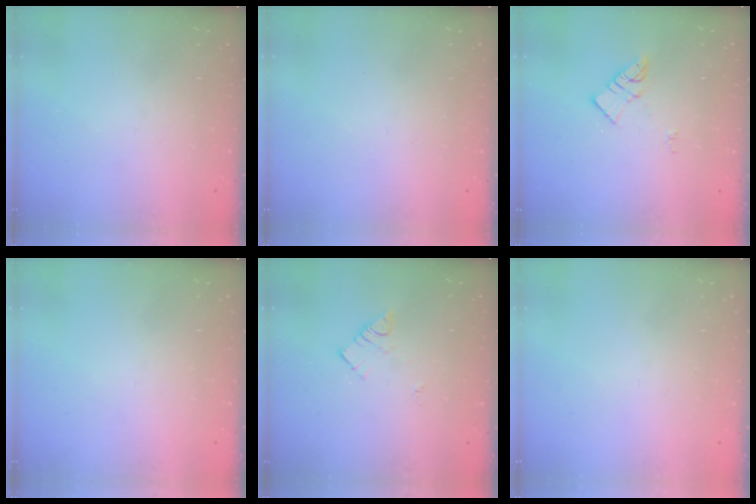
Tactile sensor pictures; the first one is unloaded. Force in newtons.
{"total": 1.6, "press": 1.6, "slide": 0.1}
{"total": 6.2, "press": 6.2, "slide": 0.2}
{"total": 0.0}
{"total": 5.2, "press": 5.2, "slide": 0.2}
{"total": 1.5, "press": 1.5, "slide": 0.1}